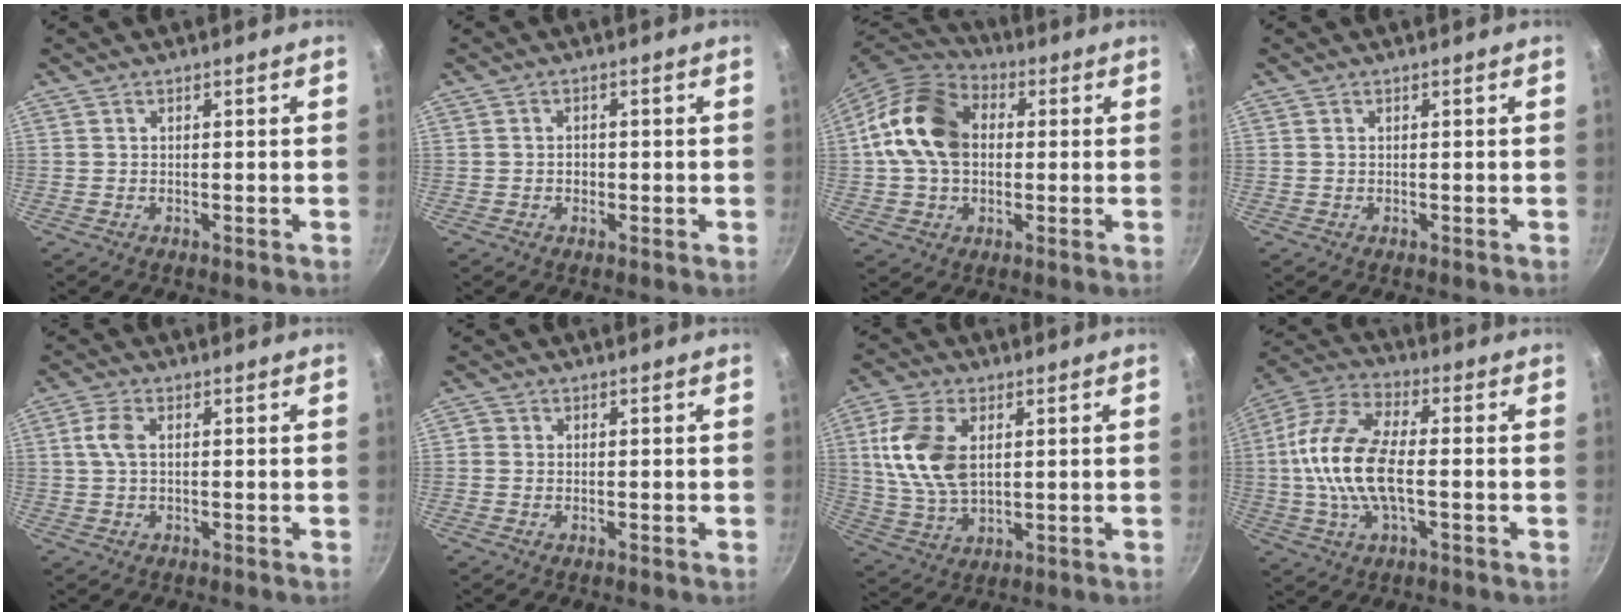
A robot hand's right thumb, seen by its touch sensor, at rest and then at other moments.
{"total": 1.7, "force": [-0.3, 1.4, 0.9], "torque": [-0.008, 0.006, -0.006]}
{"total": 16.2, "force": [1.5, 11.8, 10.9], "torque": [-0.178, 0.023, 0.012]}
{"total": 0.0}
{"total": 3.8, "force": [0.7, 2.1, 3.1], "torque": [-0.071, 0.007, 0.012]}
{"total": 1.1, "force": [0.0, 1.0, 0.4], "torque": [-0.007, 0.002, -0.004]}
{"total": 12.9, "force": [2.8, 7.6, 10.0], "torque": [-0.191, -0.010, 0.060]}
{"total": 16.2, "force": [-0.9, 7.6, 14.2], "torque": [-0.281, 0.031, -0.036]}